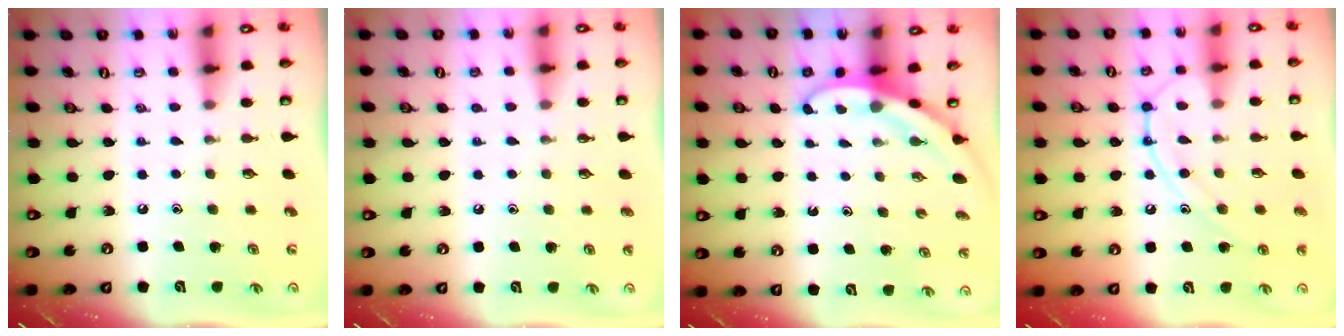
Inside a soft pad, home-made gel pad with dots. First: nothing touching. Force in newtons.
{"total": 0.7, "press": 0.7, "slide": 0.0}
{"total": 3.3, "press": 3.3, "slide": 0.1}
{"total": 11.2, "press": 11.1, "slide": 0.7}